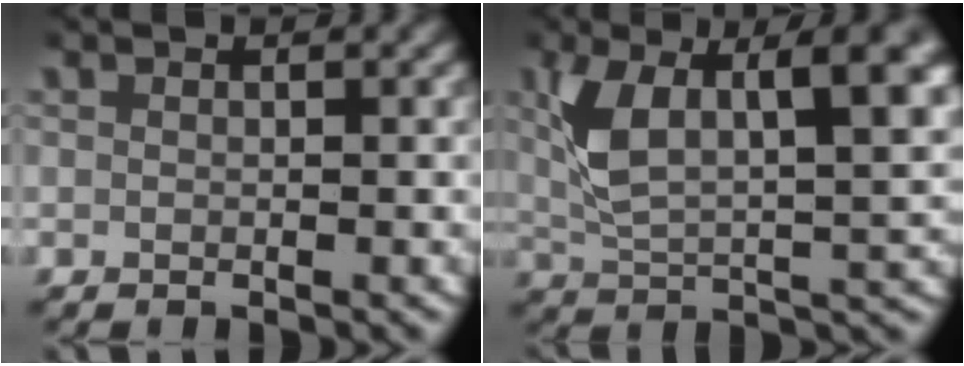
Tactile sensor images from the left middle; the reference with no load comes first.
{"total": 9.3, "force": [2.4, 4.2, 7.9], "torque": [-0.137, 0.003, 0.044]}